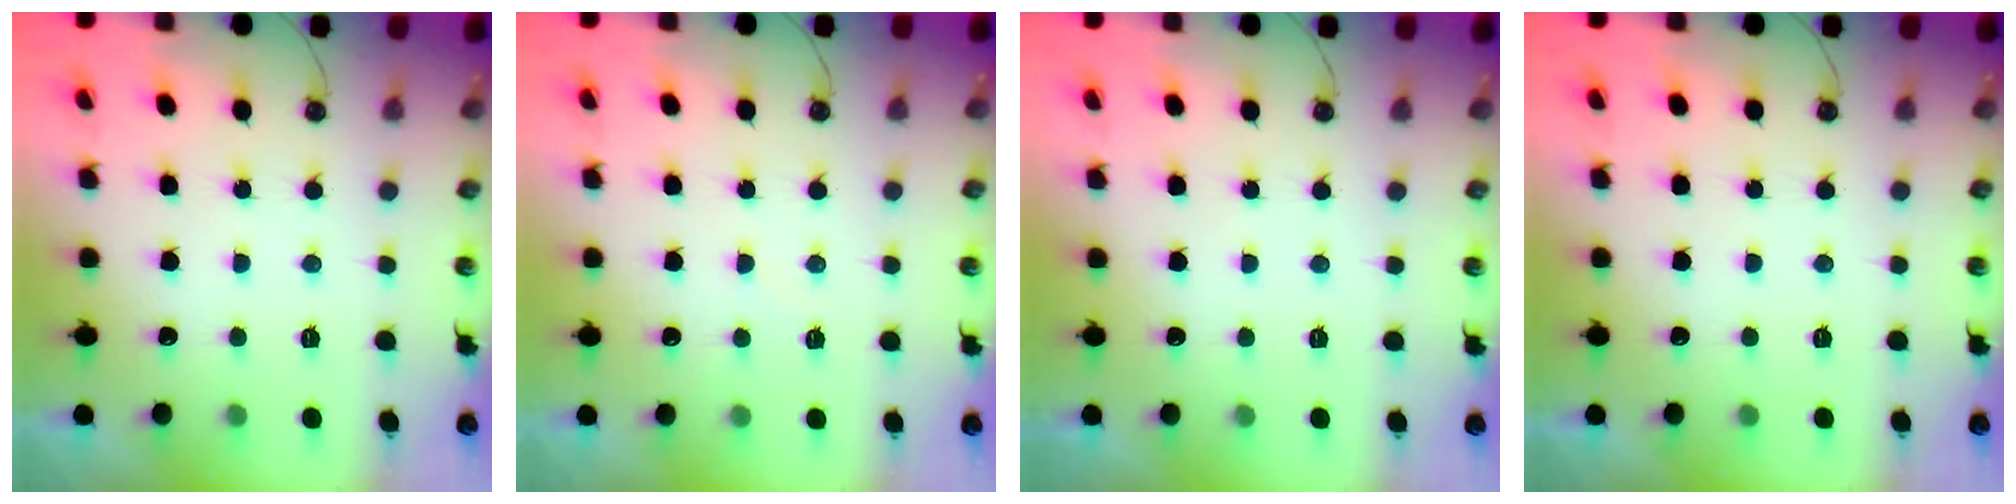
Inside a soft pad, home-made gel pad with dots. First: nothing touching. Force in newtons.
{"total": 2.8, "press": 2.8, "slide": 0.3}
{"total": 0.0}
{"total": 0.0}